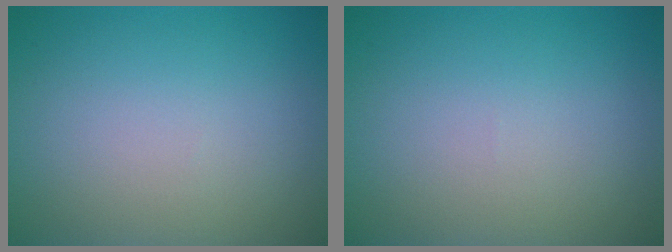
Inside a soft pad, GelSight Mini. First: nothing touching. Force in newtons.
{"total": 0.0}